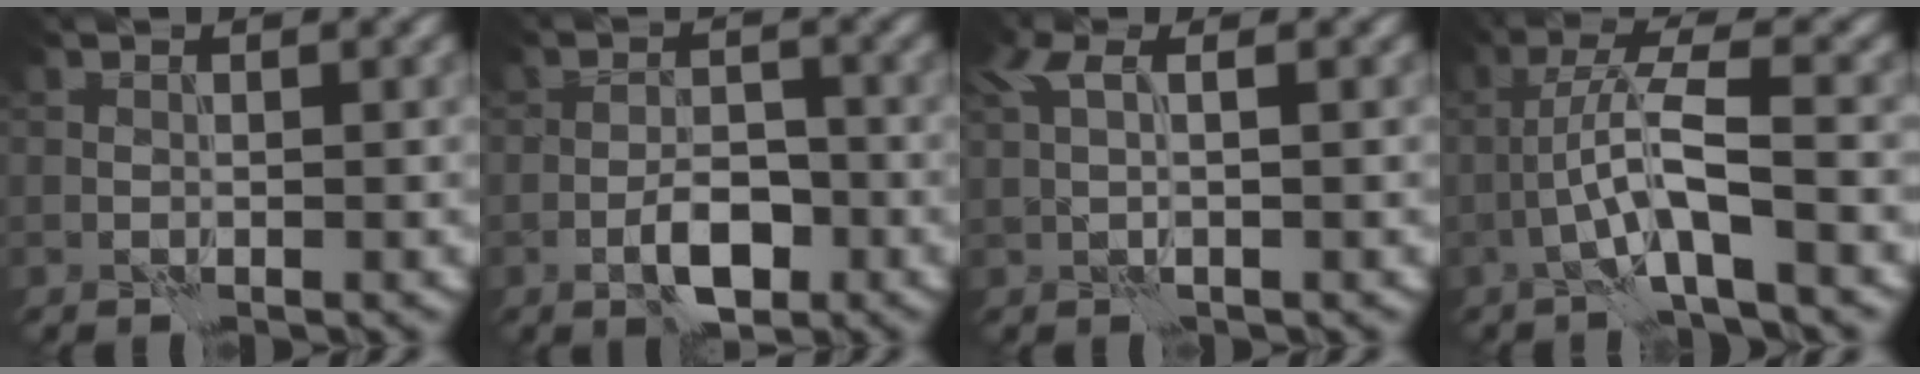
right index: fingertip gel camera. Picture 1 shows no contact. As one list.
[{"total": 4.0, "force": [-2.0, 1.7, 3.0], "torque": [-0.047, 0.005, -0.036]}, {"total": 2.6, "force": [0.9, 0.8, 2.4], "torque": [-0.052, 0.004, 0.015]}, {"total": 5.3, "force": [-1.8, 0.6, 4.9], "torque": [-0.096, 0.019, -0.038]}]